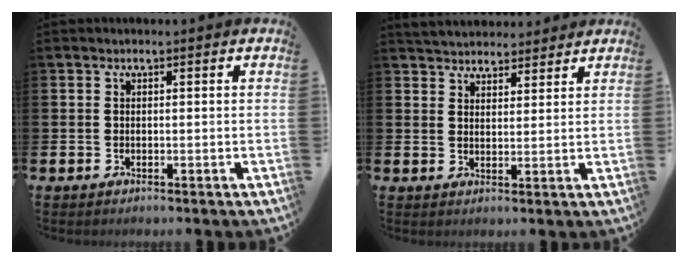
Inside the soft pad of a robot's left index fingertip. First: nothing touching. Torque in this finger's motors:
{"motor_torque": [1.07, -1.07, 0.25, 0.04]}